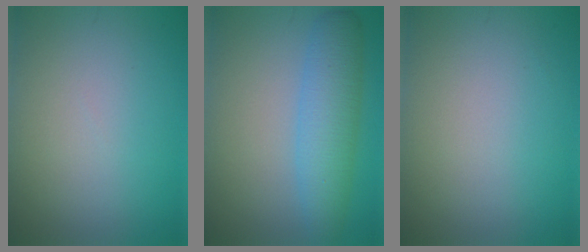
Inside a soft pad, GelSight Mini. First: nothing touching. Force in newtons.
{"total": 5.1, "press": 5.1, "slide": 0.1}
{"total": 0.0}